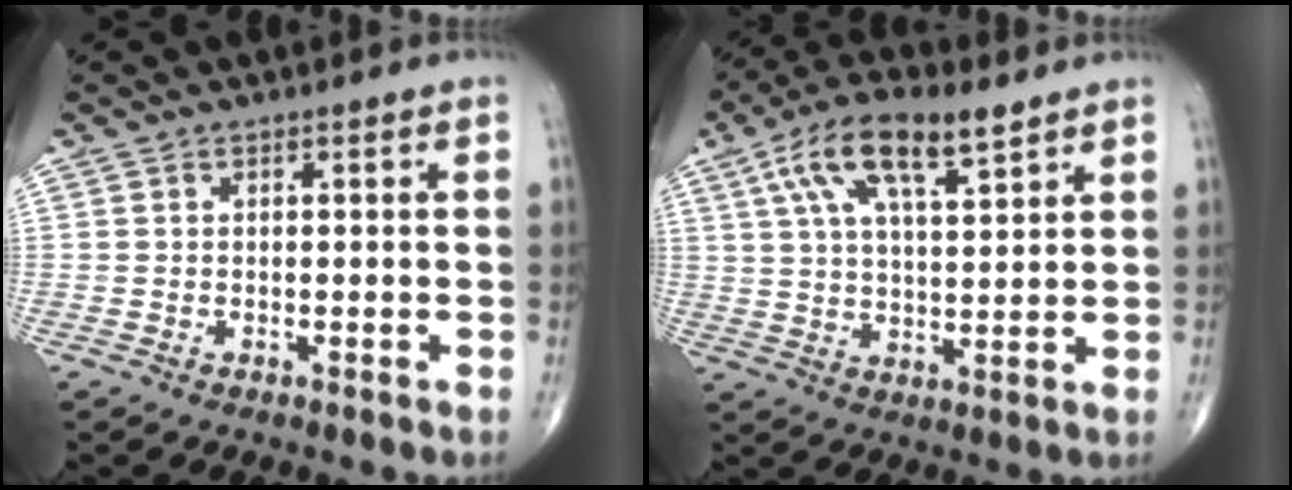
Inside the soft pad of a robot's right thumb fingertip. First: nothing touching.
{"total": 13.3, "force": [6.9, 4.8, 10.2], "torque": [-0.172, -0.008, 0.124]}